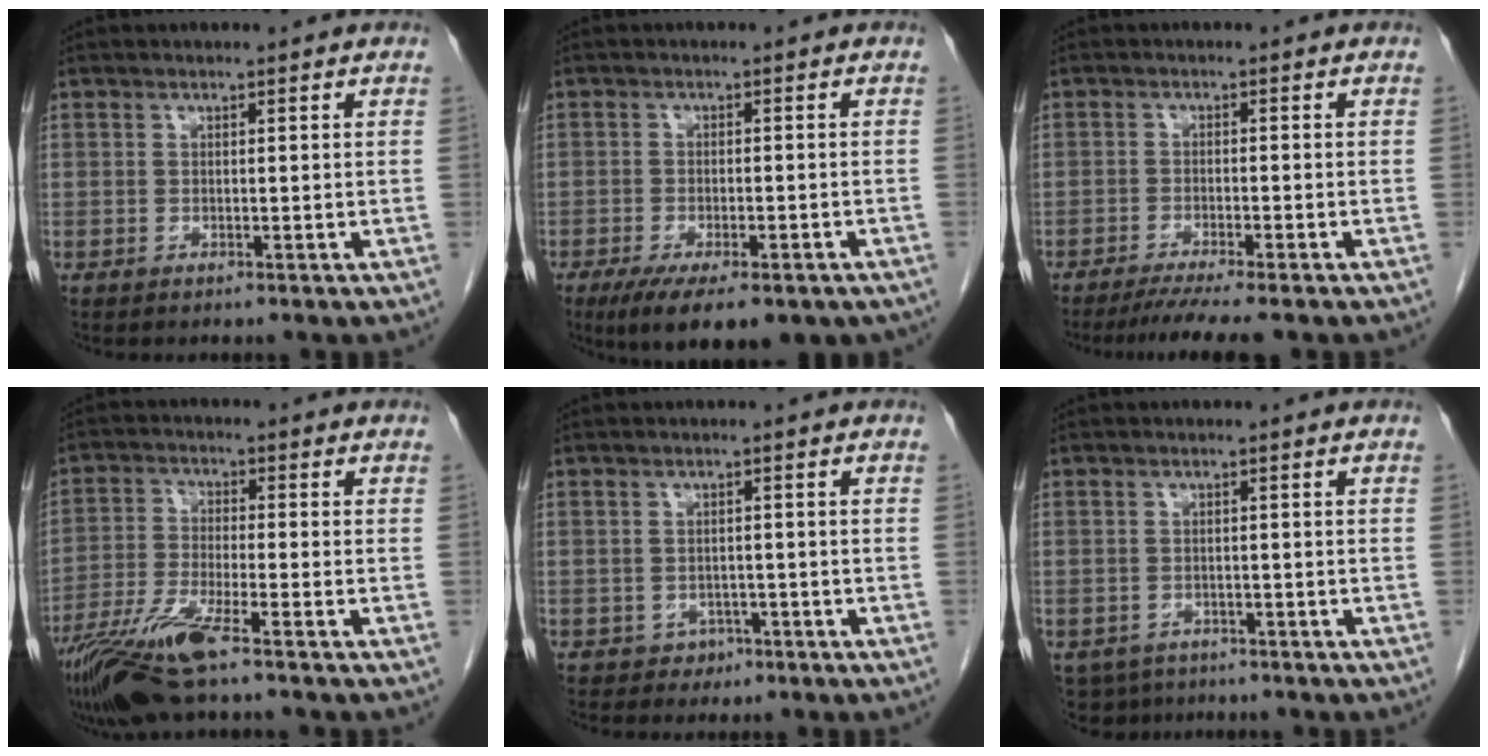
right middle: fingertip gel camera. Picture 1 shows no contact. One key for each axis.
{"total": 13.0, "fx": -8.8, "fy": 4.5, "fz": 8.5, "tx": -0.119, "ty": -0.012, "tz": -0.122}
{"total": 6.8, "fx": -5.7, "fy": -0.5, "fz": 3.7, "tx": -0.048, "ty": -0.017, "tz": -0.088}
{"total": 10.3, "fx": -6.9, "fy": 0.6, "fz": 7.6, "tx": -0.153, "ty": -0.027, "tz": -0.129}
{"total": 2.1, "fx": -1.1, "fy": 1.8, "fz": 0.0, "tx": 0.001, "ty": 0.010, "tz": -0.012}
{"total": 5.1, "fx": -3.8, "fy": 3.3, "fz": 0.6, "tx": -0.008, "ty": -0.002, "tz": -0.056}